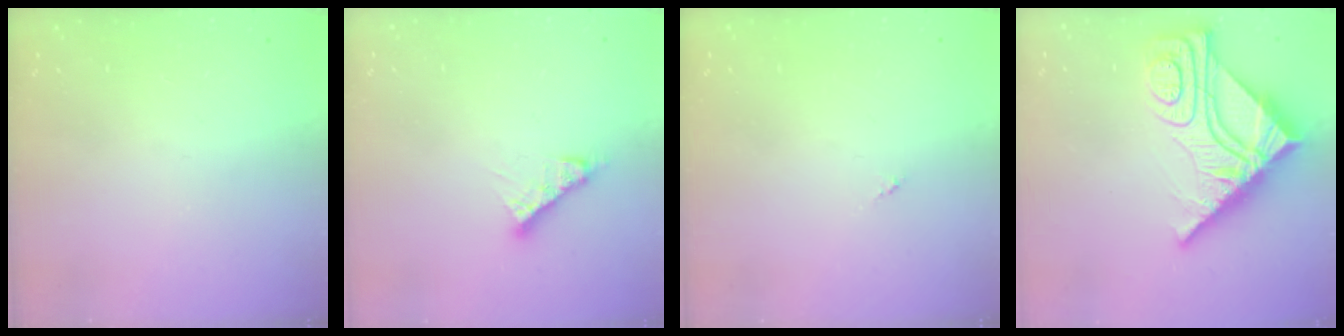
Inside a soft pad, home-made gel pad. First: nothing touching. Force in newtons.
{"total": 6.6, "press": 6.6, "slide": 0.4}
{"total": 0.0}
{"total": 15.8, "press": 15.7, "slide": 1.6}